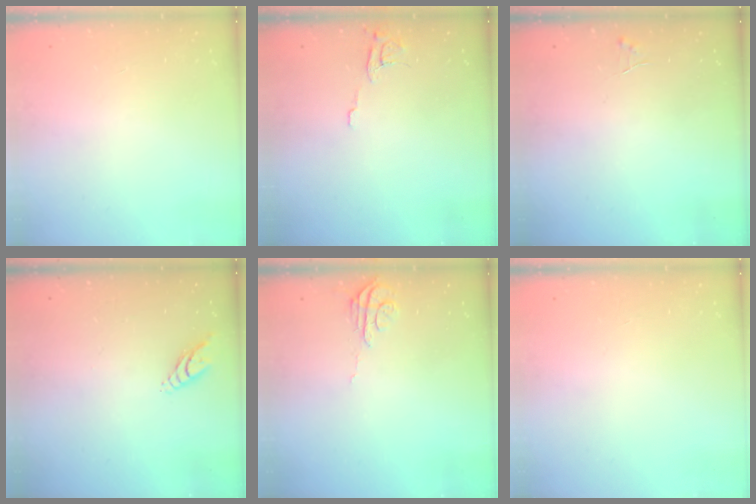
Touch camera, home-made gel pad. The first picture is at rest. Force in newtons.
{"total": 6.3, "press": 6.3, "slide": 0.5}
{"total": 3.7, "press": 3.7, "slide": 0.4}
{"total": 4.7, "press": 4.7, "slide": 0.1}
{"total": 6.8, "press": 6.8, "slide": 0.5}
{"total": 0.0}